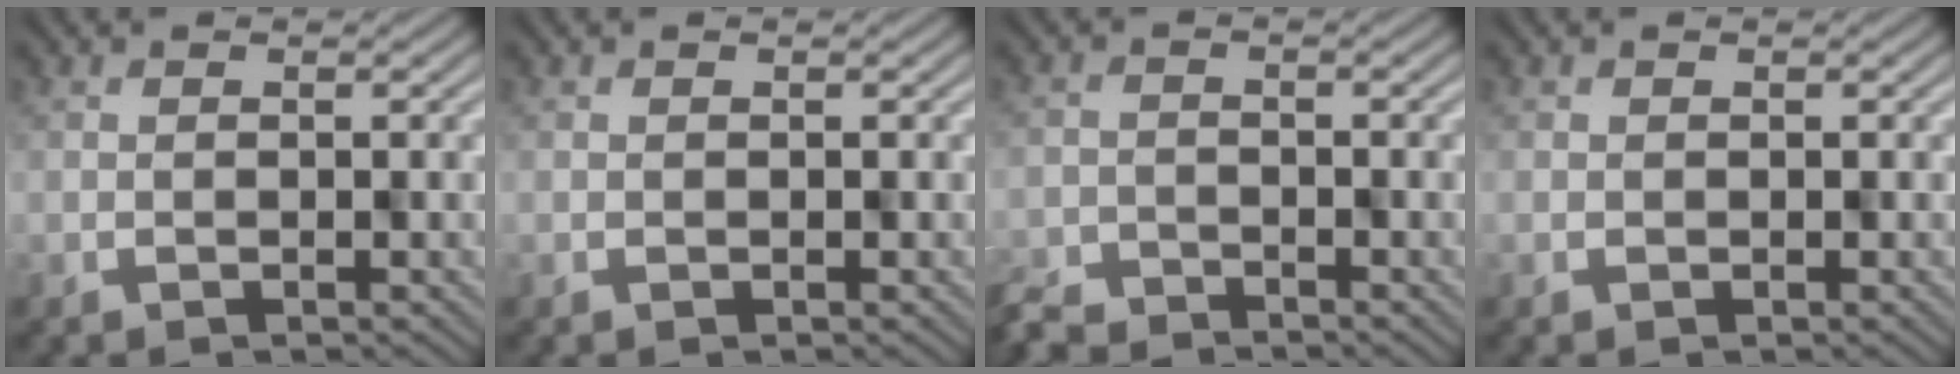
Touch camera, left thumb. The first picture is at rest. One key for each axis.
{"total": 0.0}
{"total": 3.9, "fx": -3.7, "fy": 0.9, "fz": 0.6, "tx": -0.018, "ty": -0.012, "tz": -0.075}
{"total": 0.0}